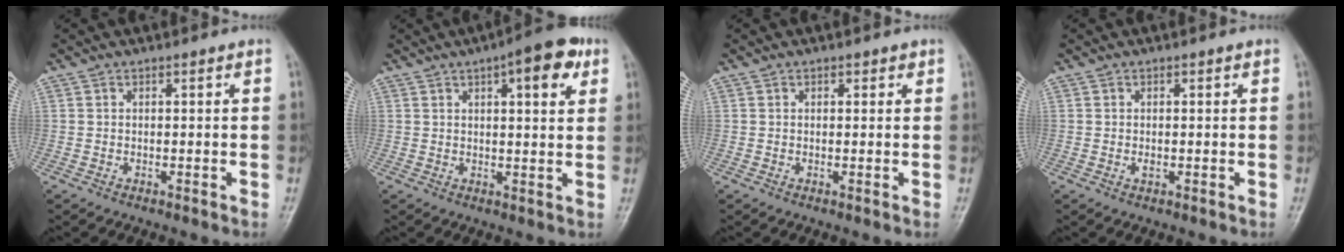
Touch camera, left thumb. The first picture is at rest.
{"total": 9.9, "force": [4.5, 3.5, 8.1], "torque": [-0.084, -0.004, 0.056]}
{"total": 1.4, "force": [0.7, 1.0, 0.6], "torque": [0.007, -0.001, 0.005]}
{"total": 1.1, "force": [-0.2, 0.8, 0.8], "torque": [-0.008, -0.001, -0.005]}